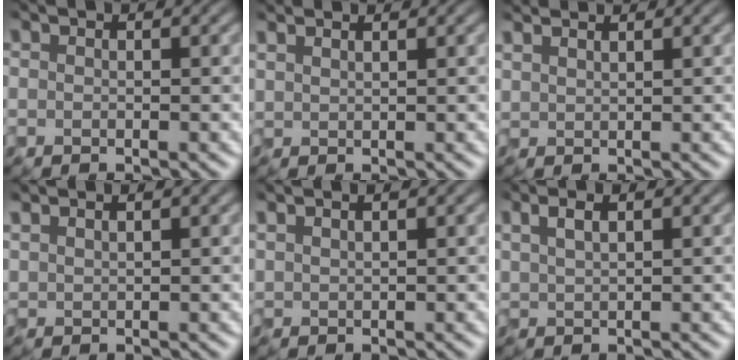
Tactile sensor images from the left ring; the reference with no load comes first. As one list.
[{"total": 2.3, "force": [2.2, 0.5, 0.7], "torque": [-0.012, 0.006, 0.030]}, {"total": 2.6, "force": [2.4, 0.4, 0.8], "torque": [-0.008, 0.006, 0.034]}, {"total": 1.3, "force": [1.2, 0.1, 0.2], "torque": [-0.007, 0.003, 0.026]}, {"total": 1.3, "force": [1.2, 0.3, 0.5], "torque": [-0.008, 0.004, 0.020]}, {"total": 2.0, "force": [1.3, 0.6, 1.4], "torque": [-0.027, 0.002, 0.028]}]